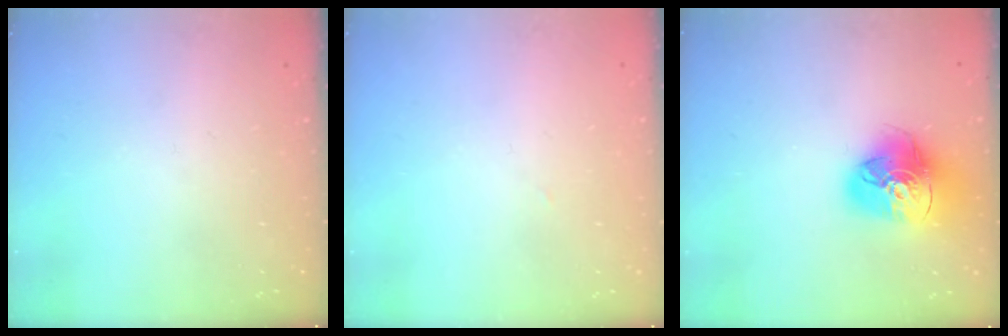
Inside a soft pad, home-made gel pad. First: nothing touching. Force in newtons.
{"total": 1.1, "press": 1.1, "slide": 0.1}
{"total": 18.3, "press": 18.2, "slide": 2.0}